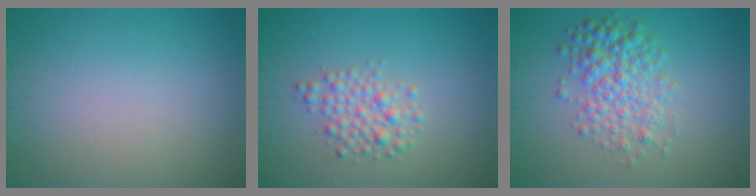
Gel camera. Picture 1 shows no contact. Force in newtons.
{"total": 2.6, "press": 2.6, "slide": 0.1}
{"total": 4.3, "press": 4.3, "slide": 0.0}